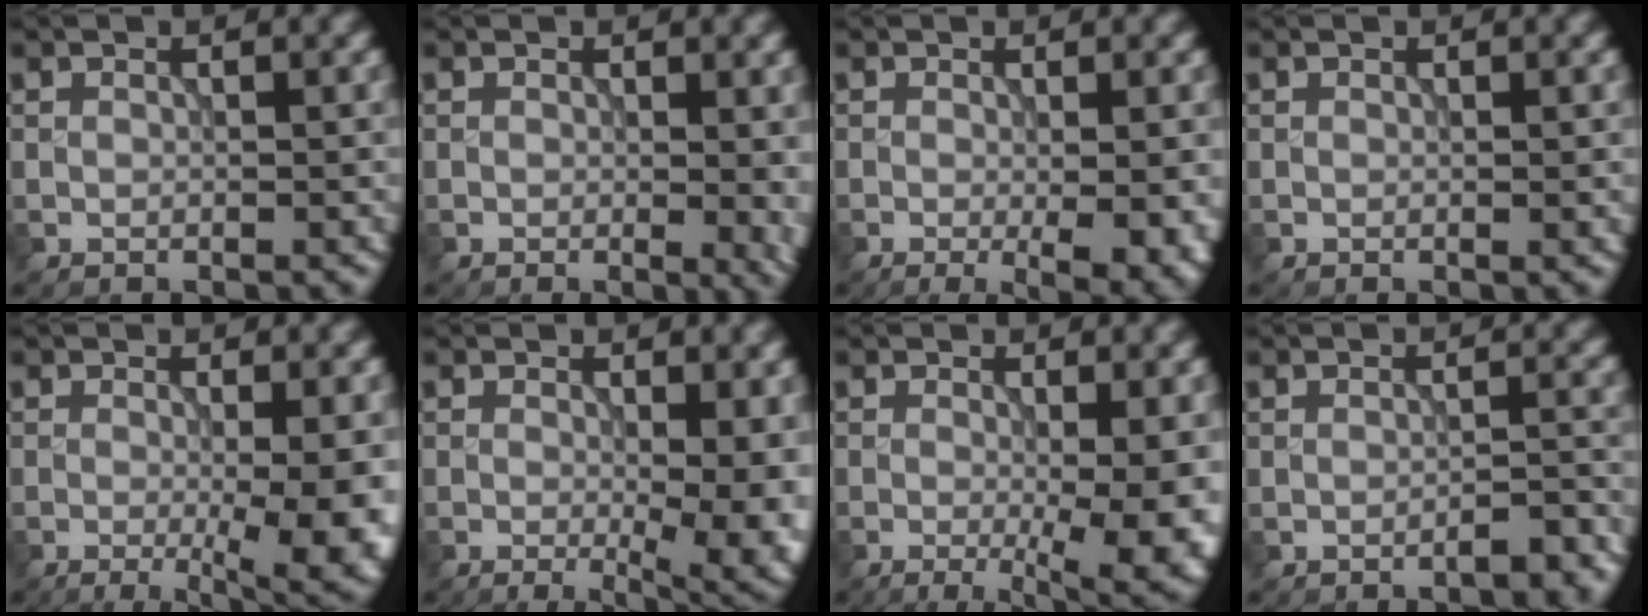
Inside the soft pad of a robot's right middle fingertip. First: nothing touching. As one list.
[{"total": 3.2, "force": [0.0, 1.1, 3.0], "torque": [-0.030, -0.007, 0.000]}, {"total": 5.2, "force": [-1.3, 1.2, 4.8], "torque": [-0.066, -0.018, -0.012]}, {"total": 0.0}, {"total": 7.1, "force": [-1.3, 1.8, 6.8], "torque": [-0.088, -0.019, -0.012]}, {"total": 7.6, "force": [-0.6, 3.2, 6.8], "torque": [-0.064, -0.007, -0.010]}, {"total": 7.8, "force": [-1.3, 2.4, 7.3], "torque": [-0.083, -0.015, -0.017]}, {"total": 2.3, "force": [-1.8, 0.5, 1.4], "torque": [-0.013, 0.007, -0.028]}]